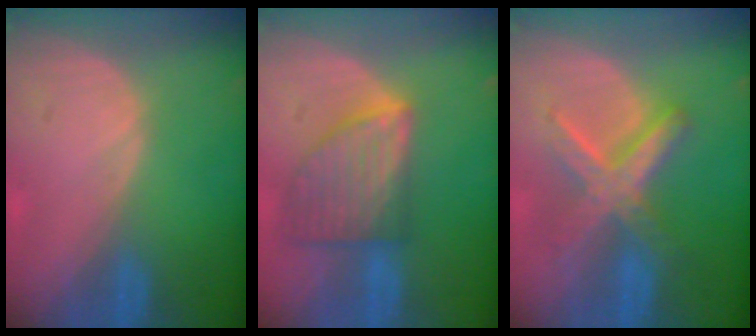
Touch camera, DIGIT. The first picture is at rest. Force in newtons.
{"total": 8.1, "press": 7.3, "slide": 3.4}
{"total": 7.3, "press": 7.3, "slide": 0.5}